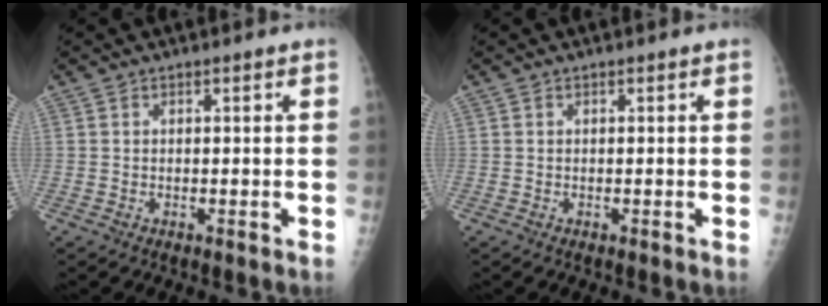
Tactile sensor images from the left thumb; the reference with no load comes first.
{"total": 0.0}